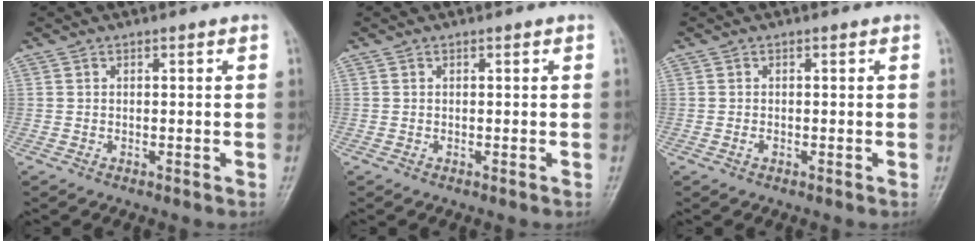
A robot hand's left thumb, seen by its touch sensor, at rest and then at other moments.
{"total": 0.0}
{"total": 0.7, "force": [-0.1, 0.3, 0.6], "torque": [-0.010, 0.002, 0.001]}